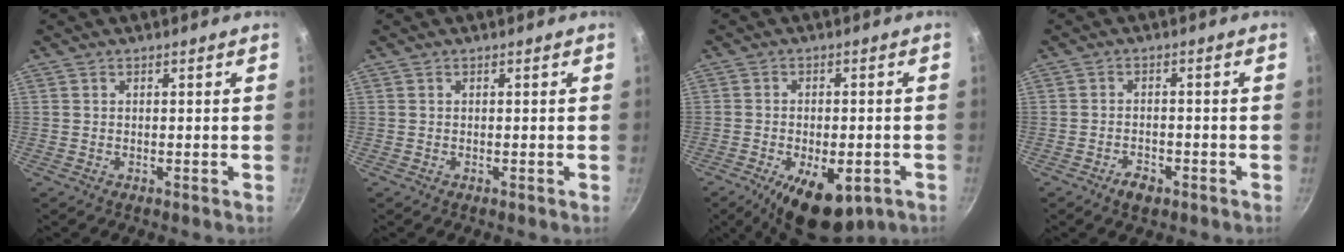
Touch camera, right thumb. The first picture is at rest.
{"total": 0.0}
{"total": 12.4, "force": [-5.6, 6.0, 9.2], "torque": [-0.120, 0.010, -0.072]}
{"total": 3.6, "force": [-2.2, 1.9, 2.1], "torque": [-0.030, 0.016, -0.036]}